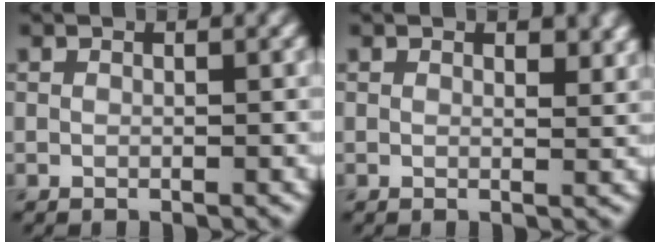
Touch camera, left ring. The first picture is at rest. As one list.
[{"total": 1.6, "force": [1.0, 0.7, 1.0], "torque": [-0.010, -0.005, 0.018]}]